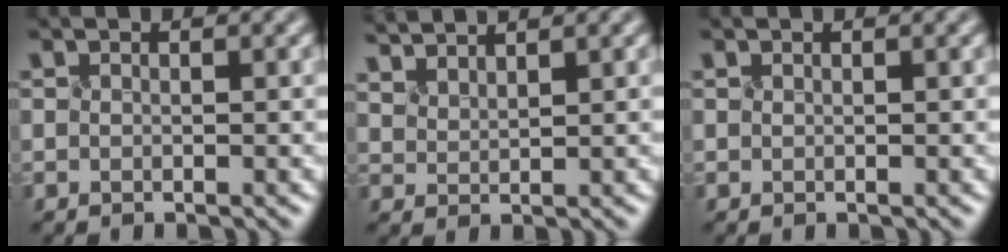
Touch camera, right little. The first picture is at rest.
{"total": 2.7, "force": [2.6, 0.3, 0.7], "torque": [-0.029, 0.000, 0.057]}
{"total": 0.6, "force": [0.4, 0.3, 0.3], "torque": [-0.012, 0.001, 0.012]}